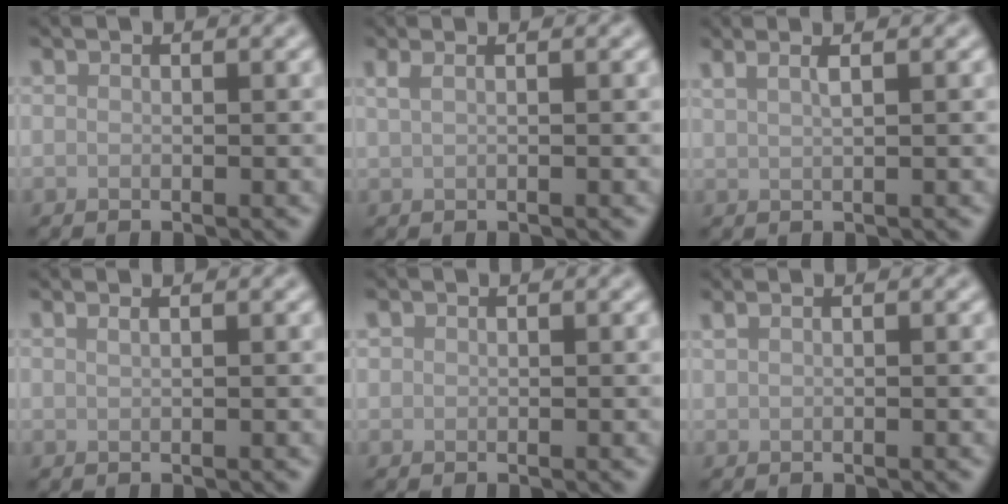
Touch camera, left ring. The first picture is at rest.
{"total": 1.8, "force": [0.9, 0.8, 1.3], "torque": [-0.023, -0.003, 0.005]}
{"total": 2.7, "force": [1.7, 1.0, 1.9], "torque": [-0.013, 0.006, 0.005]}
{"total": 1.4, "force": [0.9, 0.7, 0.9], "torque": [0.000, -0.004, 0.000]}
{"total": 0.6, "force": [0.4, 0.5, 0.1], "torque": [0.000, 0.001, 0.008]}
{"total": 1.3, "force": [0.8, 0.6, 0.8], "torque": [-0.015, -0.003, 0.010]}